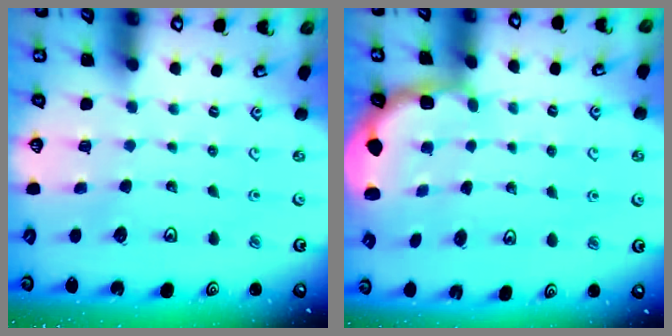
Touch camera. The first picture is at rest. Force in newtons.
{"total": 2.3, "press": 2.2, "slide": 0.6}